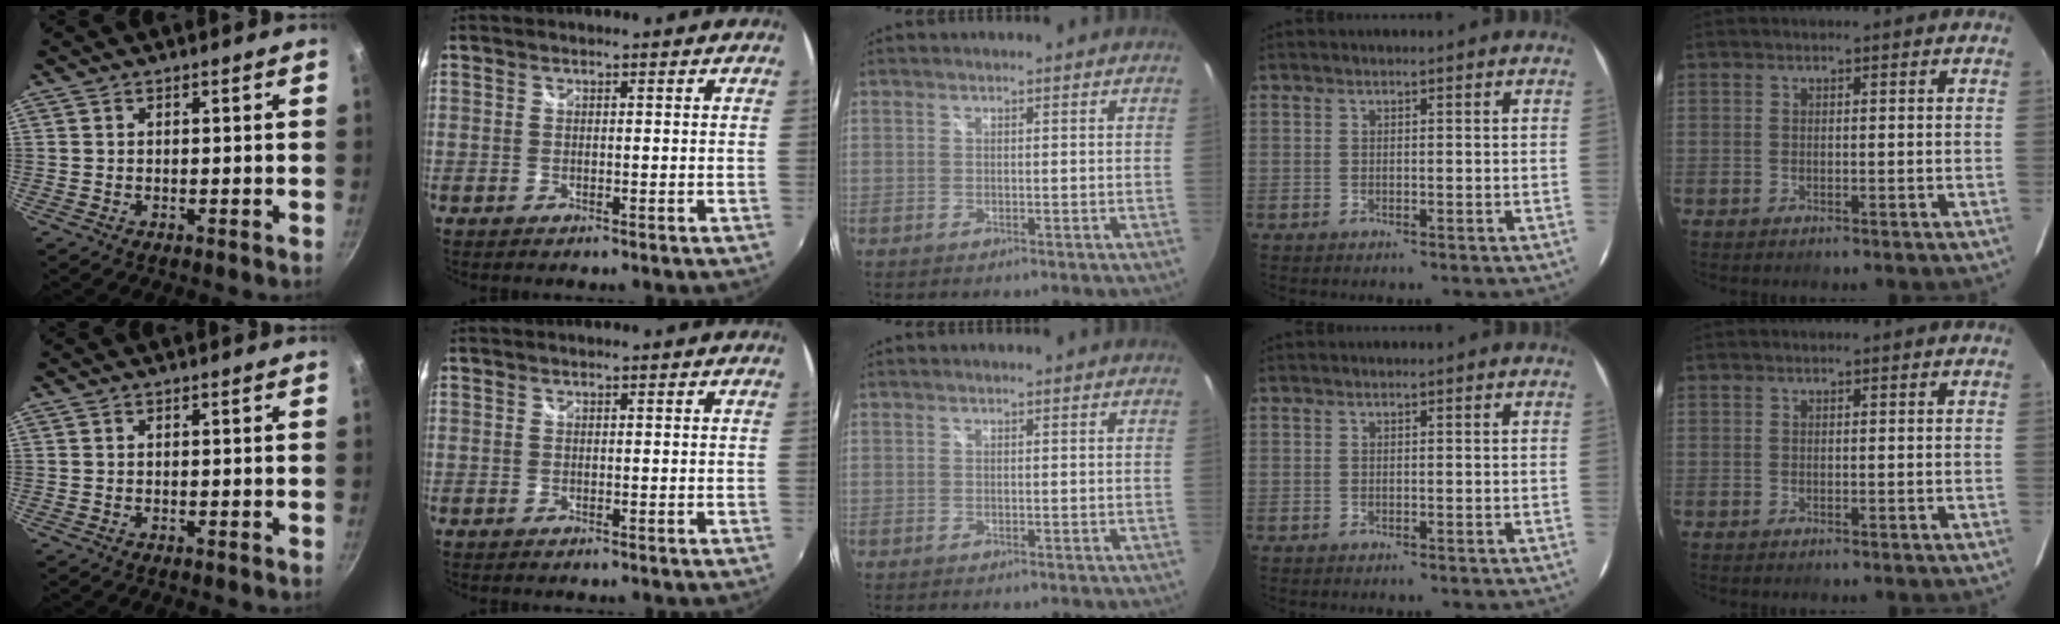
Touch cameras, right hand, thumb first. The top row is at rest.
{}